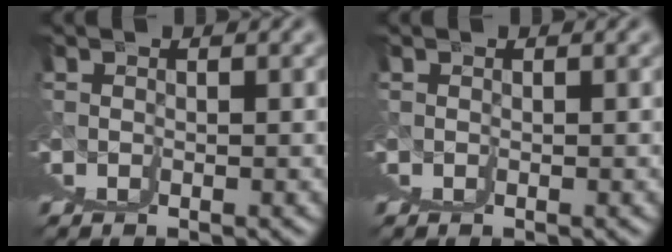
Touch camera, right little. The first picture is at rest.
{"total": 0.0}